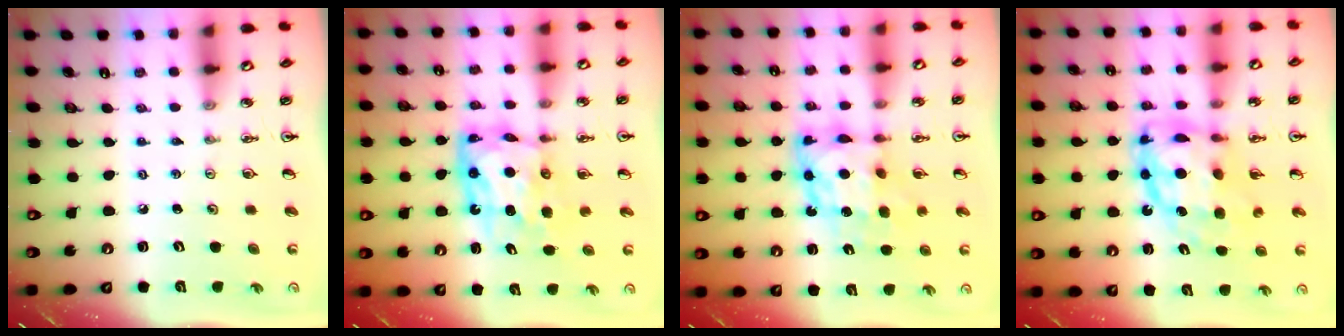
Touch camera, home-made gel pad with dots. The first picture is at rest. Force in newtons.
{"total": 10.6, "press": 10.5, "slide": 1.3}
{"total": 10.9, "press": 10.8, "slide": 1.0}
{"total": 13.5, "press": 13.4, "slide": 1.1}